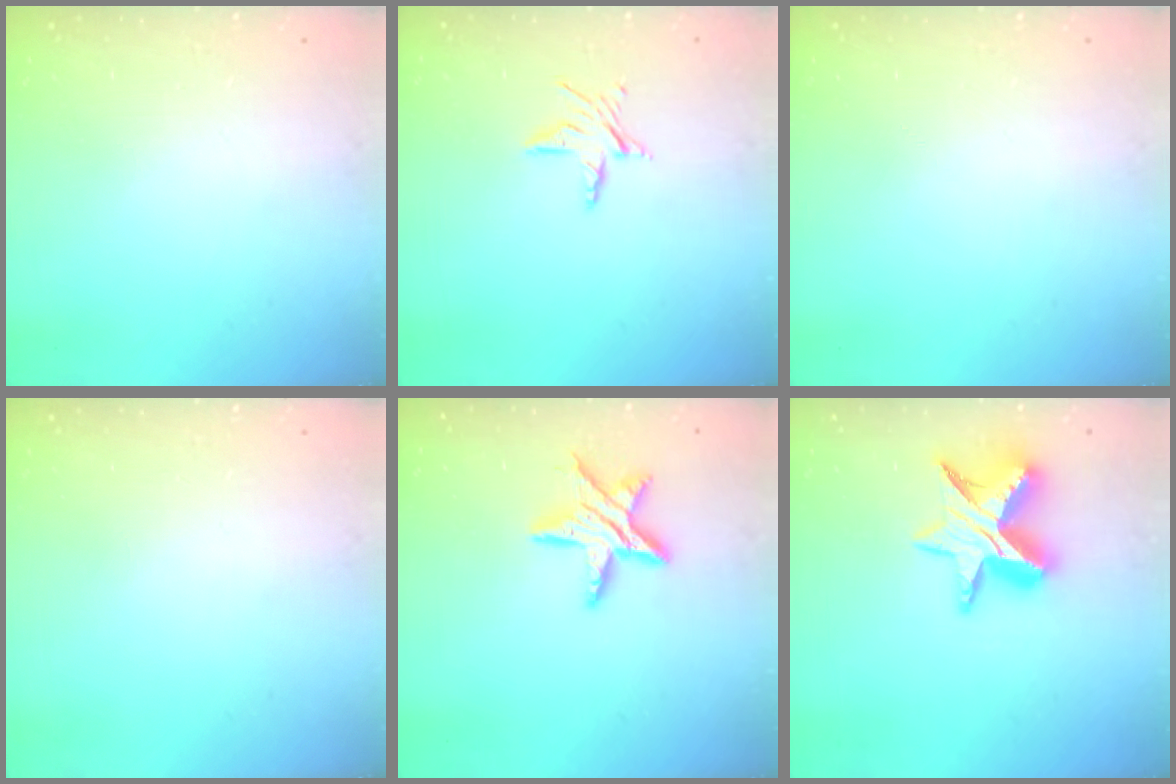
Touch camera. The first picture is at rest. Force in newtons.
{"total": 5.5, "press": 5.5, "slide": 0.5}
{"total": 0.0}
{"total": 0.0}
{"total": 12.4, "press": 12.4, "slide": 0.8}
{"total": 13.9, "press": 13.8, "slide": 0.9}